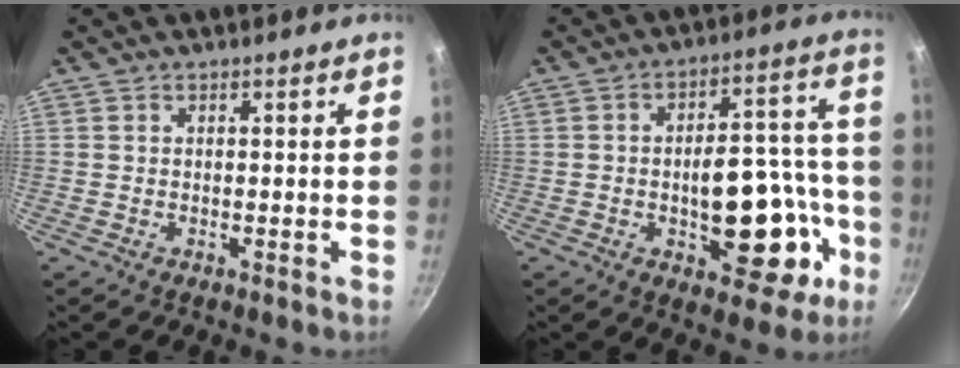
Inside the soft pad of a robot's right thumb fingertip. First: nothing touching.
{"total": 18.6, "force": [-5.5, 9.3, 15.1], "torque": [-0.143, 0.049, -0.072]}